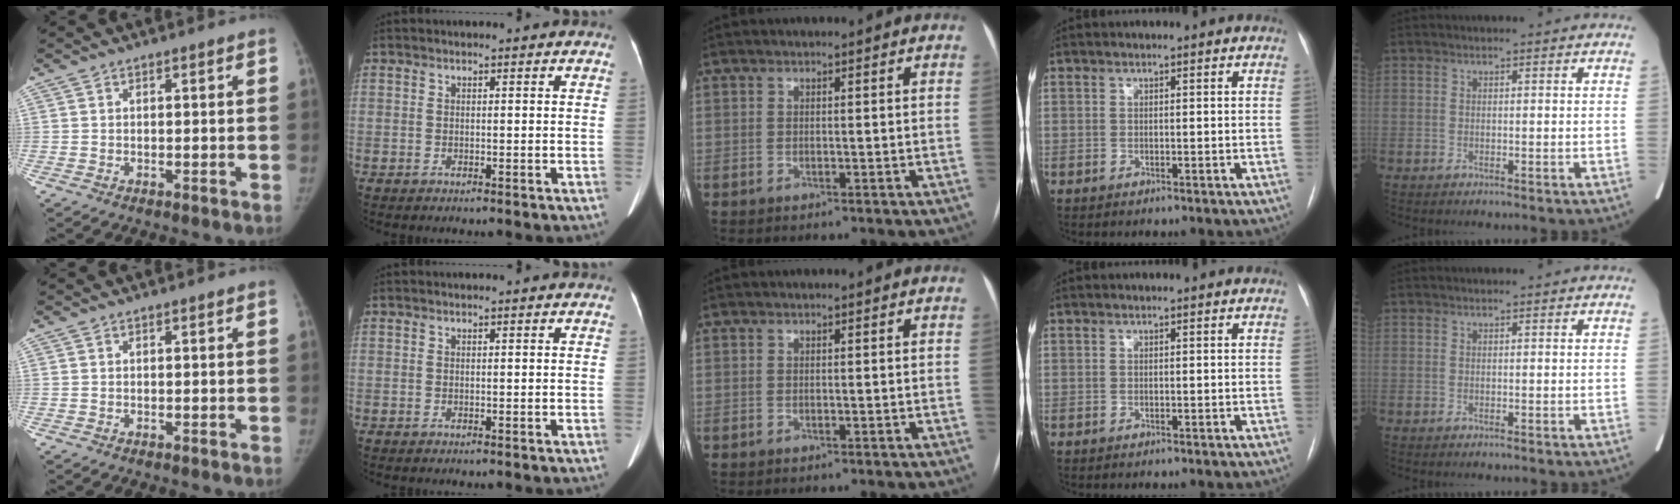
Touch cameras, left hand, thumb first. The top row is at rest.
{}